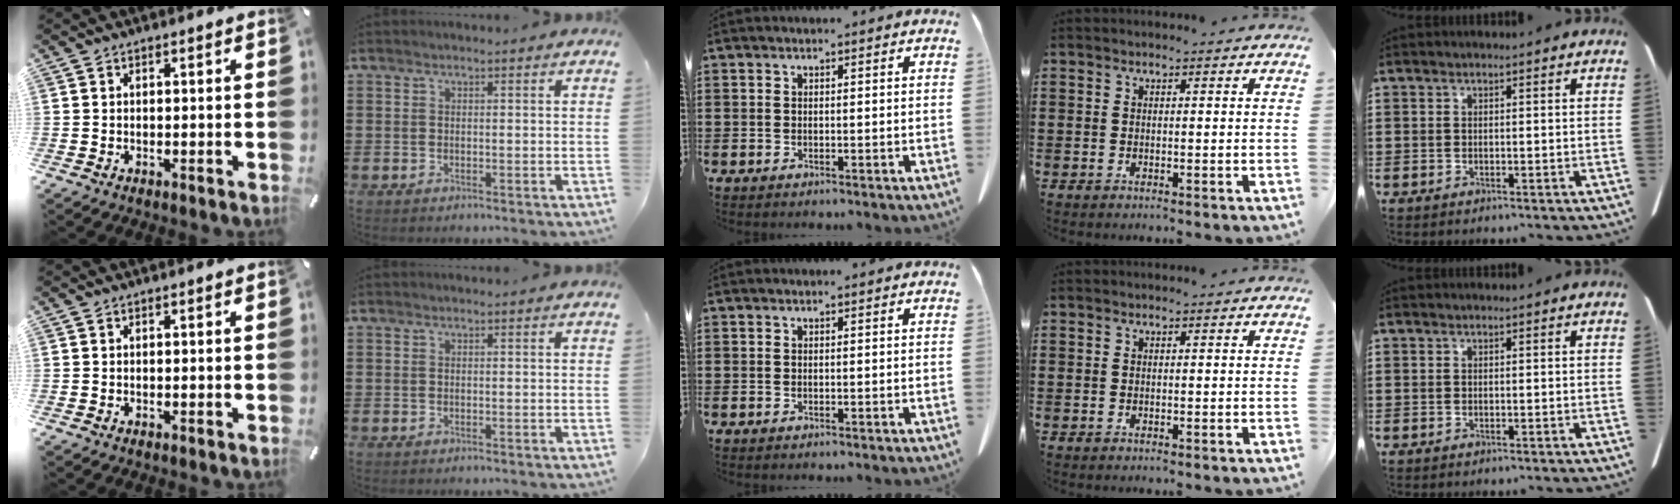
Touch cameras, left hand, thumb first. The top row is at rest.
{}